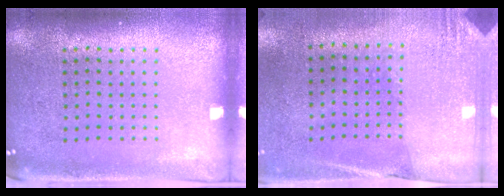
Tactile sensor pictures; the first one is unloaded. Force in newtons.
{"total": 2.7, "press": 2.4, "slide": 1.3}